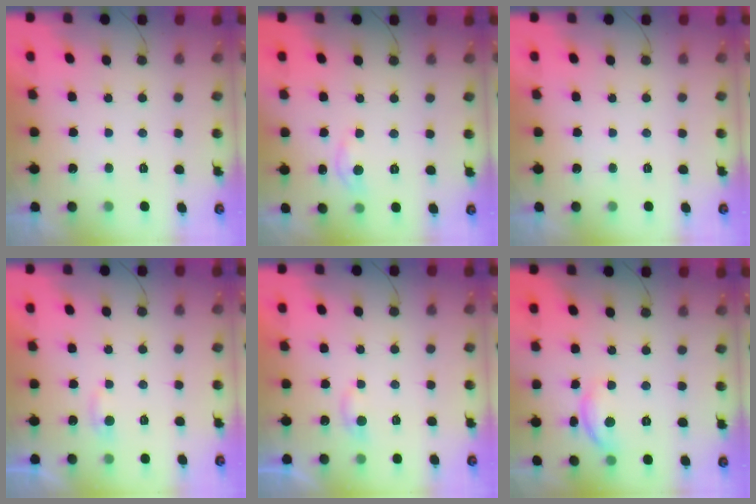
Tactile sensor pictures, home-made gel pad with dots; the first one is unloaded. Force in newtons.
{"total": 5.1, "press": 5.1, "slide": 0.7}
{"total": 0.0}
{"total": 2.8, "press": 2.8, "slide": 0.4}
{"total": 3.4, "press": 3.4, "slide": 0.3}
{"total": 8.8, "press": 8.8, "slide": 0.5}